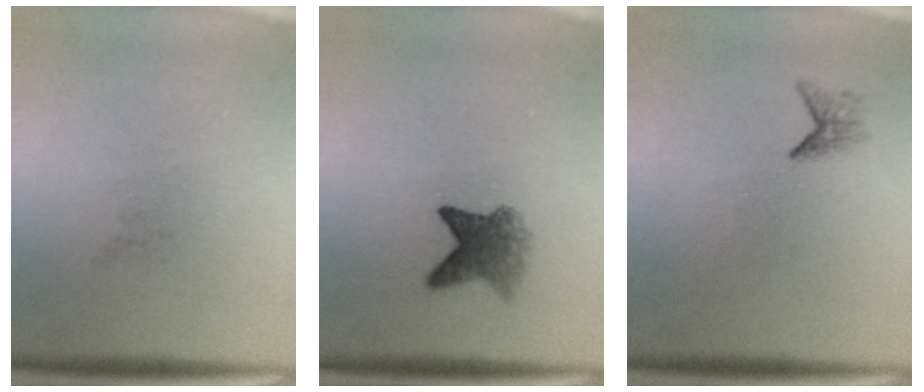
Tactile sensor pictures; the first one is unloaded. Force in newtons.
{"total": 4.1}
{"total": 1.2}